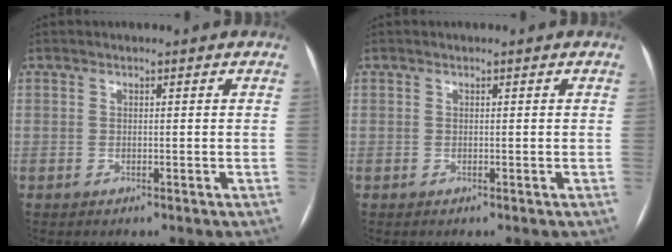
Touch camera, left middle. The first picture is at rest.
{"total": 0.0}